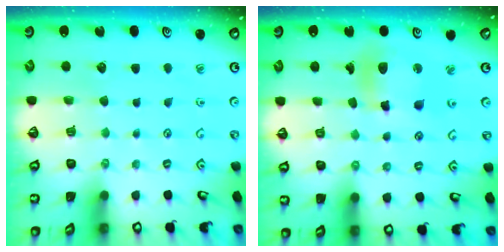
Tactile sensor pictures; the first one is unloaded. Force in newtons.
{"total": 12.1, "press": 11.9, "slide": 2.0}